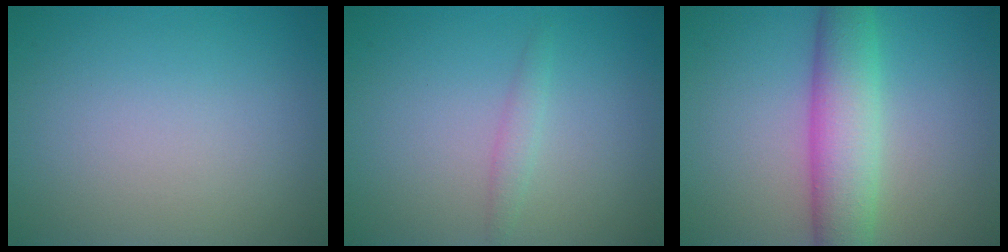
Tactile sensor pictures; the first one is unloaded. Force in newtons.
{"total": 1.2, "press": 1.2, "slide": 0.1}
{"total": 6.2, "press": 6.2, "slide": 0.1}